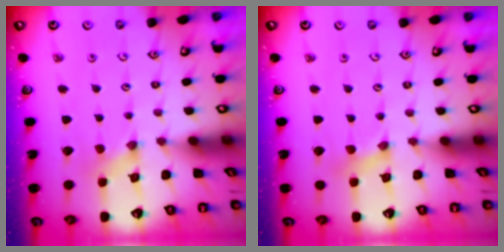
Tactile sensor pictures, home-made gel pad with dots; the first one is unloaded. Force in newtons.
{"total": 1.4, "press": 1.4, "slide": 0.3}